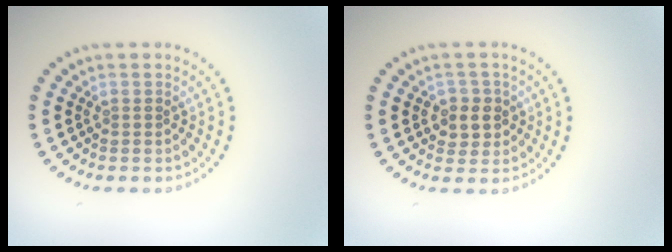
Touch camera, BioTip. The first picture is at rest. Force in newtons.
{"total": 2.4, "press": 2.3, "slide": 0.7}